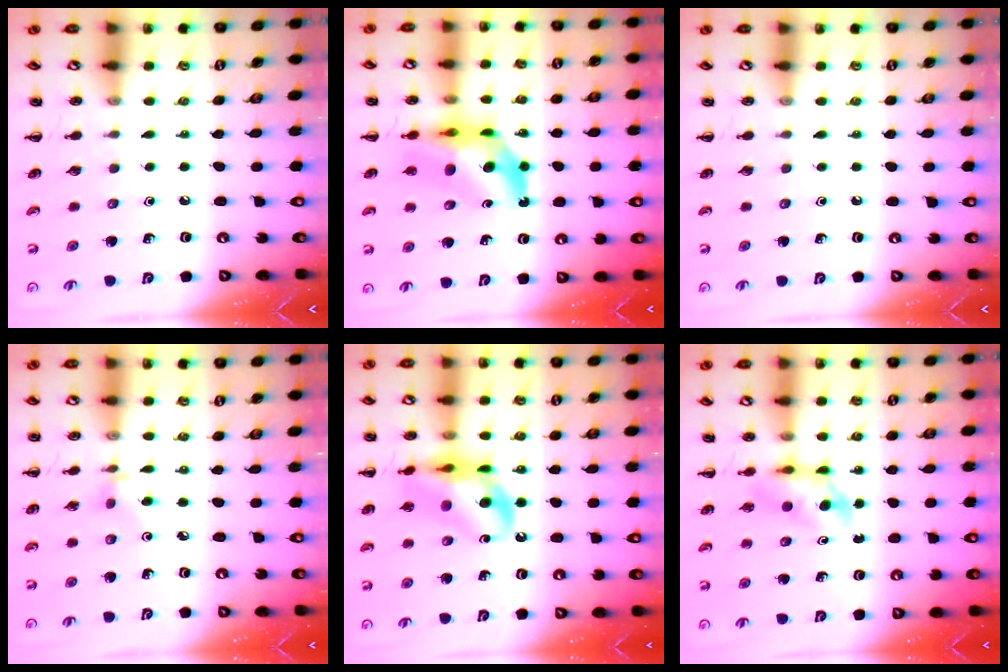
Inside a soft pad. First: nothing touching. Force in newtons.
{"total": 10.8, "press": 10.3, "slide": 3.3}
{"total": 0.0}
{"total": 3.5, "press": 3.2, "slide": 1.2}
{"total": 15.1, "press": 14.7, "slide": 3.3}
{"total": 3.9, "press": 3.8, "slide": 1.1}